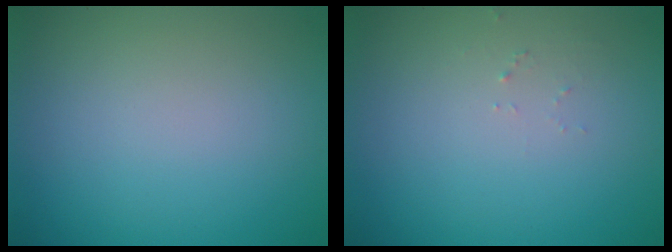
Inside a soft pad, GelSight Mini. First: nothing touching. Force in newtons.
{"total": 0.7, "press": 0.7, "slide": 0.1}